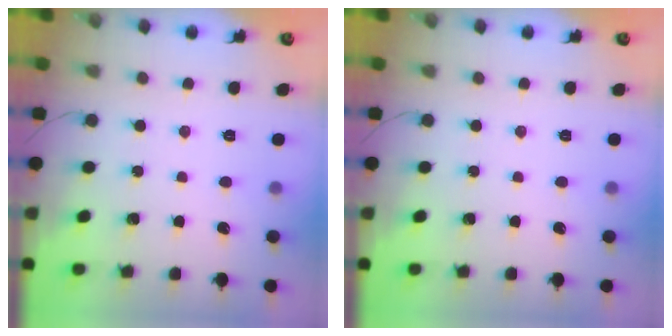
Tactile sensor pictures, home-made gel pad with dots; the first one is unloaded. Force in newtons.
{"total": 0.0}